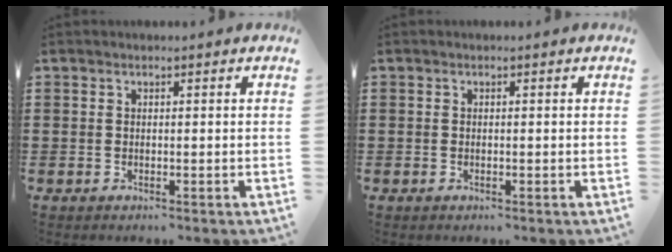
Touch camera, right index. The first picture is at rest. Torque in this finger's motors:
{"motor_torque": [-0.05, 0.11, 0.01, -0.01]}